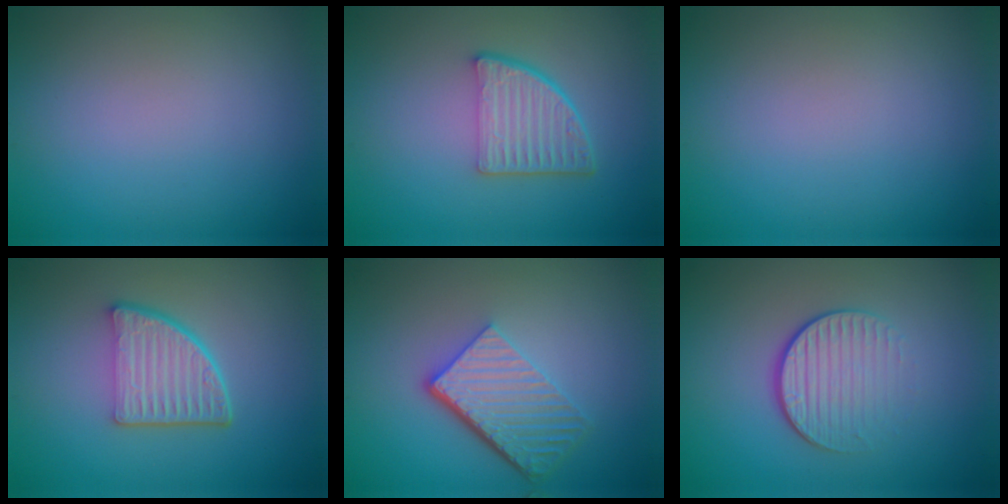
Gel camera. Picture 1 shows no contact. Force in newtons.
{"total": 4.9, "press": 3.4, "slide": 3.6}
{"total": 0.0}
{"total": 5.3, "press": 3.7, "slide": 3.8}
{"total": 5.7, "press": 3.9, "slide": 4.1}
{"total": 4.0, "press": 2.7, "slide": 3.0}